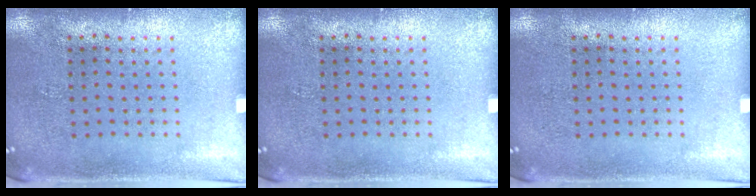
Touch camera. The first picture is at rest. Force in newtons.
{"total": 0.0}
{"total": 0.0}